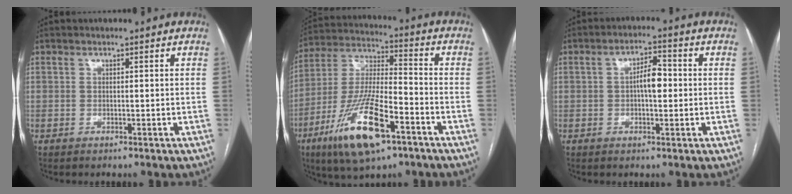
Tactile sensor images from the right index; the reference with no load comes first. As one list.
[{"total": 17.4, "force": [-8.9, 4.3, 14.3], "torque": [-0.298, -0.020, -0.155]}, {"total": 4.6, "force": [0.0, 1.7, 4.3], "torque": [-0.075, 0.012, -0.002]}]